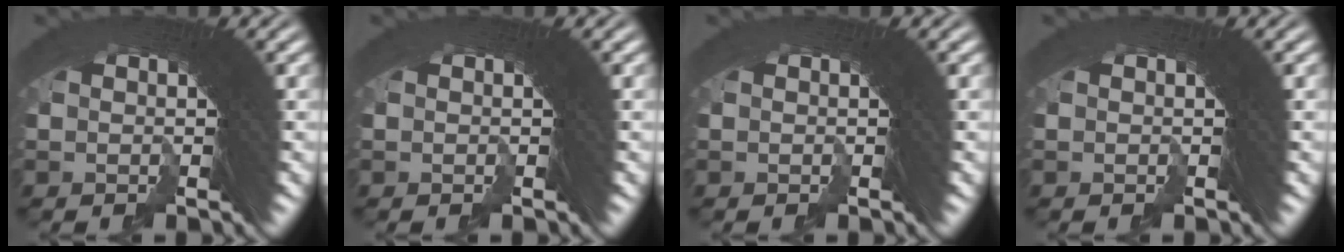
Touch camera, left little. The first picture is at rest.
{"total": 0.0}
{"total": 0.0}
{"total": 0.0}